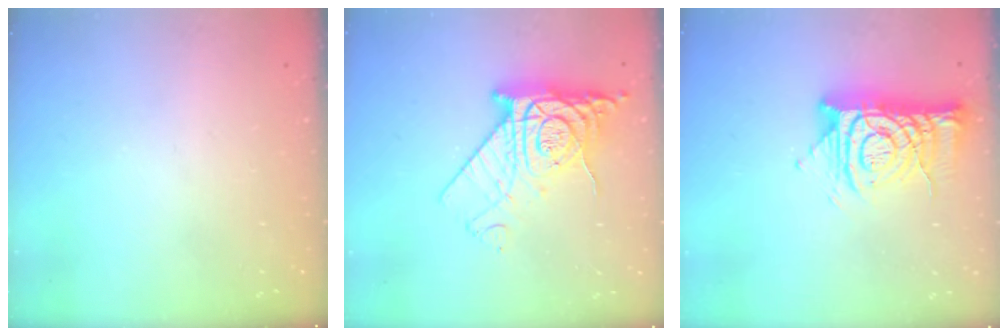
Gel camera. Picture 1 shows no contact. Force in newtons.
{"total": 14.8, "press": 14.7, "slide": 1.6}
{"total": 13.4, "press": 13.4, "slide": 1.3}